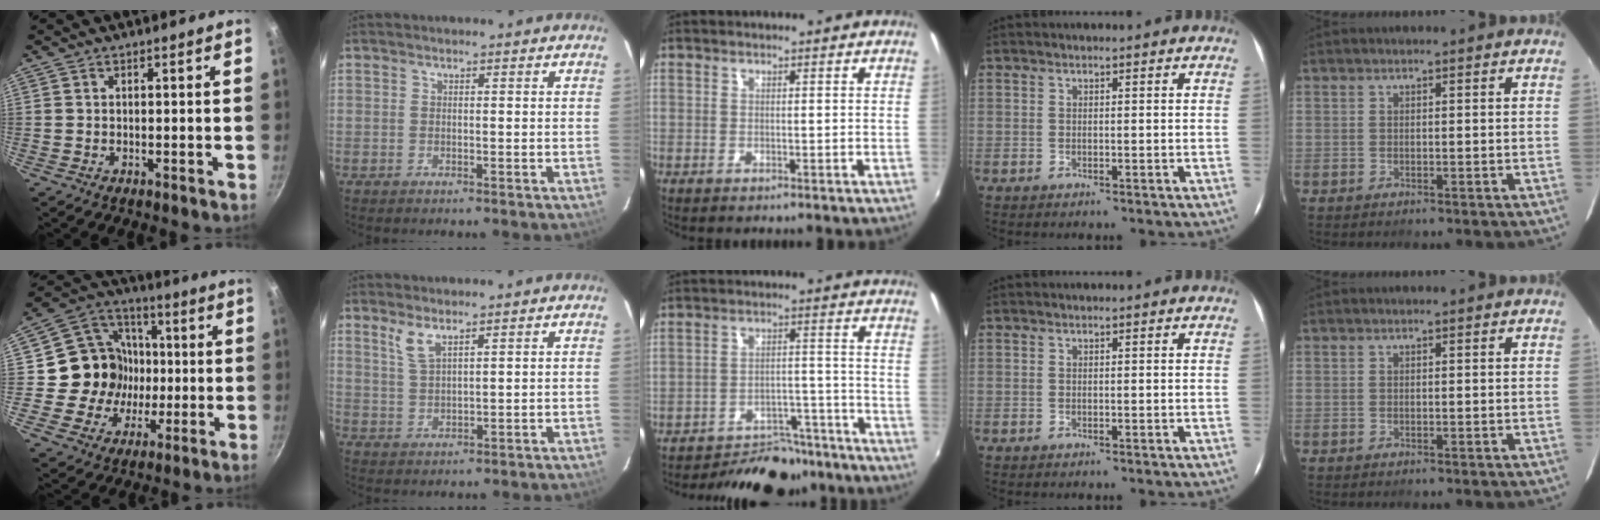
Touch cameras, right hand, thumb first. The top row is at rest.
{"thumb": {"total": 15.7, "force": [-0.7, 14.8, 5.3], "torque": [-0.053, 0.028, -0.017]}, "index": {"total": 3.7, "force": [2.5, 0.9, 2.5], "torque": [-0.054, -0.001, 0.054]}, "middle": {"total": 16.3, "force": [-14.4, 5.9, 4.9], "torque": [-0.096, 0.021, -0.184]}}